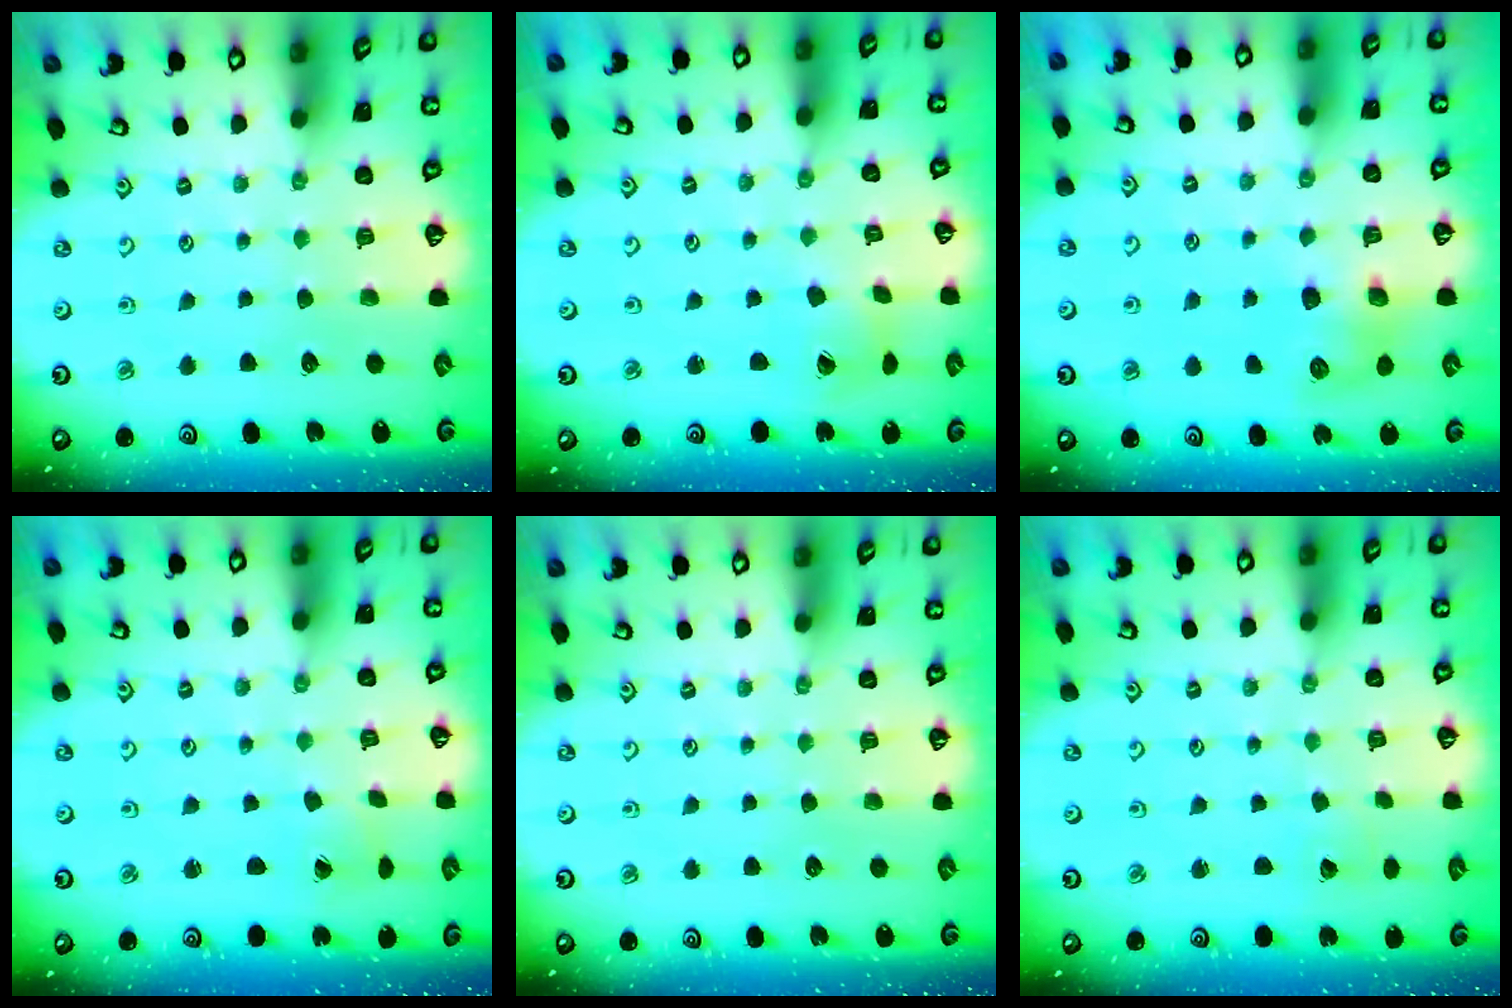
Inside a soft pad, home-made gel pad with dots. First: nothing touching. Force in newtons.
{"total": 3.2, "press": 3.2, "slide": 0.4}
{"total": 8.0, "press": 8.0, "slide": 0.0}
{"total": 1.4, "press": 1.4, "slide": 0.1}
{"total": 0.0}
{"total": 1.5, "press": 1.5, "slide": 0.0}